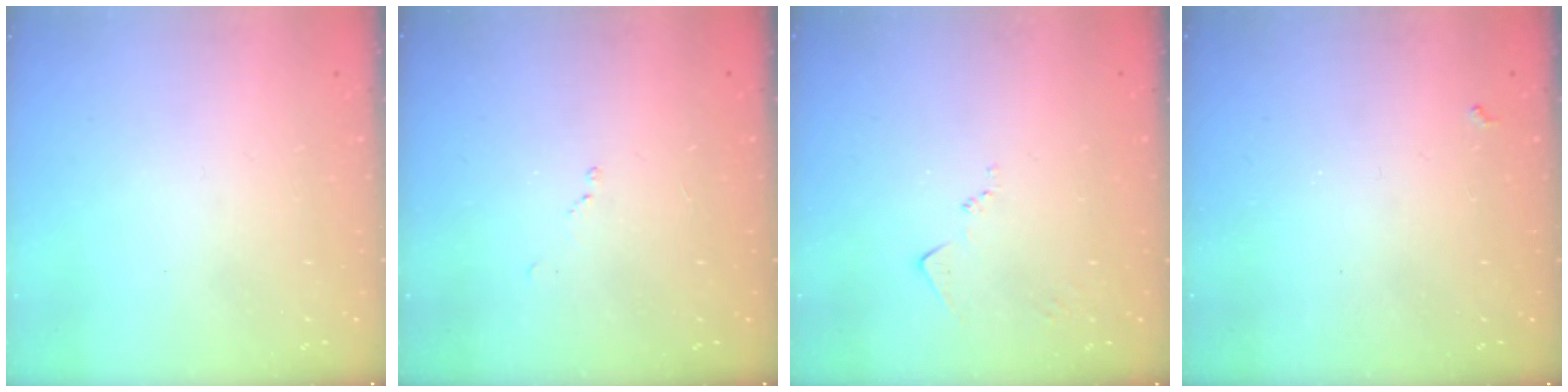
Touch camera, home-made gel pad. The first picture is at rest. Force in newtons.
{"total": 7.6, "press": 7.6, "slide": 0.9}
{"total": 7.8, "press": 7.8, "slide": 0.5}
{"total": 1.9, "press": 1.9, "slide": 0.4}